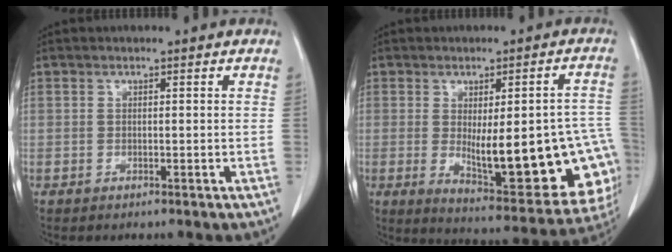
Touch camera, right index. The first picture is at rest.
{"total": 22.3, "force": [-3.6, 6.9, 20.9], "torque": [-0.186, 0.007, -0.019]}